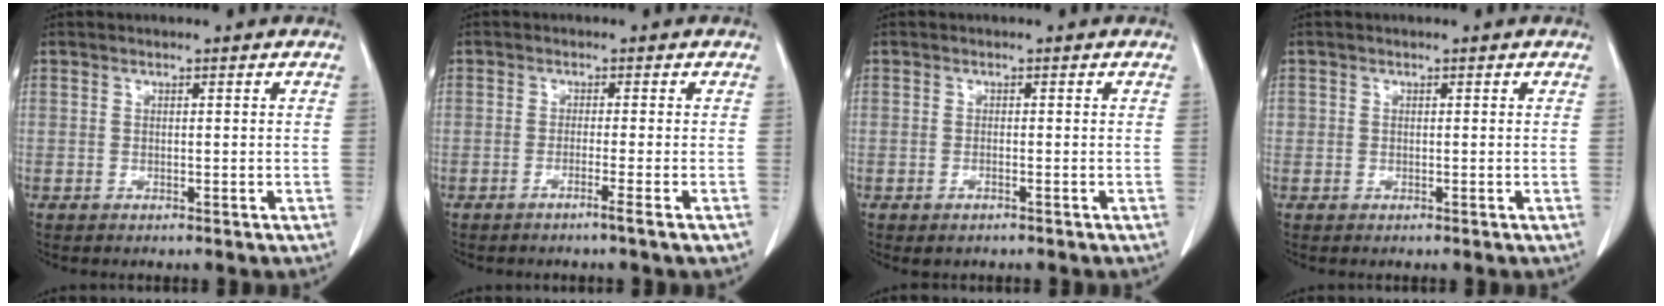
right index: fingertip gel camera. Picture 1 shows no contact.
{"total": 3.1, "force": [-2.0, -0.8, 2.2], "torque": [-0.029, -0.004, -0.030]}
{"total": 0.9, "force": [-0.6, 0.3, 0.6], "torque": [-0.011, -0.002, -0.006]}
{"total": 0.5, "force": [0.0, 0.5, 0.1], "torque": [0.007, 0.004, -0.002]}